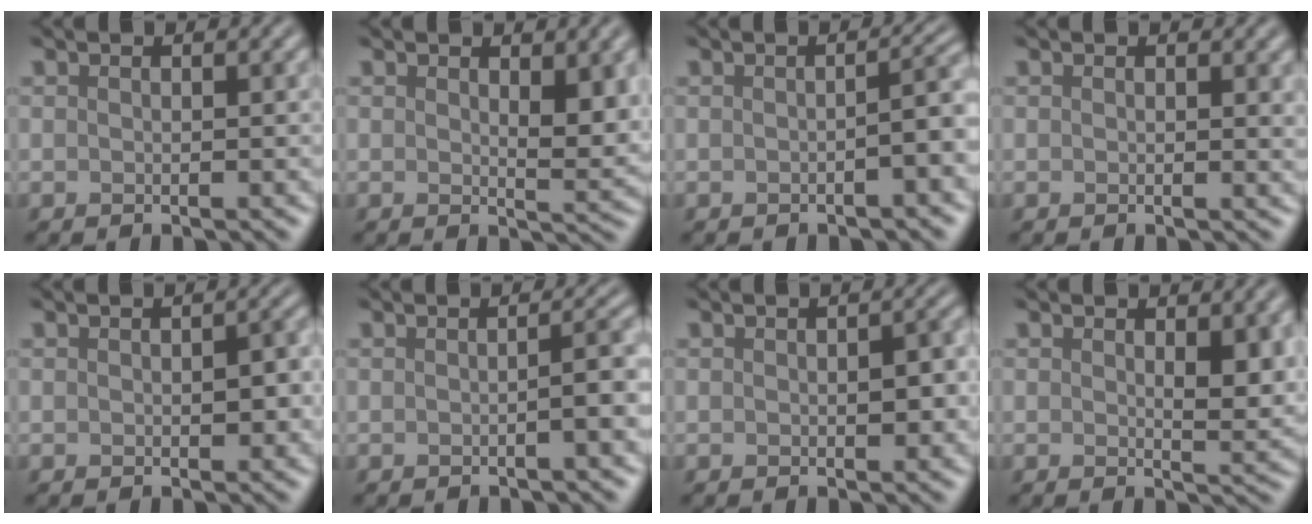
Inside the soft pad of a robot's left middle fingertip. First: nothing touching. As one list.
[{"total": 3.1, "force": [1.2, 1.1, 2.6], "torque": [-0.036, -0.007, 0.022]}, {"total": 2.3, "force": [-0.6, 0.5, 2.2], "torque": [-0.027, 0.011, -0.012]}, {"total": 0.7, "force": [0.4, 0.1, 0.5], "torque": [-0.003, -0.003, 0.006]}, {"total": 2.4, "force": [0.0, 1.2, 2.1], "torque": [-0.026, 0.000, 0.000]}, {"total": 2.5, "force": [-0.3, 0.5, 2.4], "torque": [-0.028, 0.009, -0.009]}, {"total": 2.3, "force": [-0.1, 1.1, 2.0], "torque": [-0.025, 0.000, 0.000]}, {"total": 3.0, "force": [0.9, 1.0, 2.6], "torque": [-0.034, -0.007, 0.017]}]